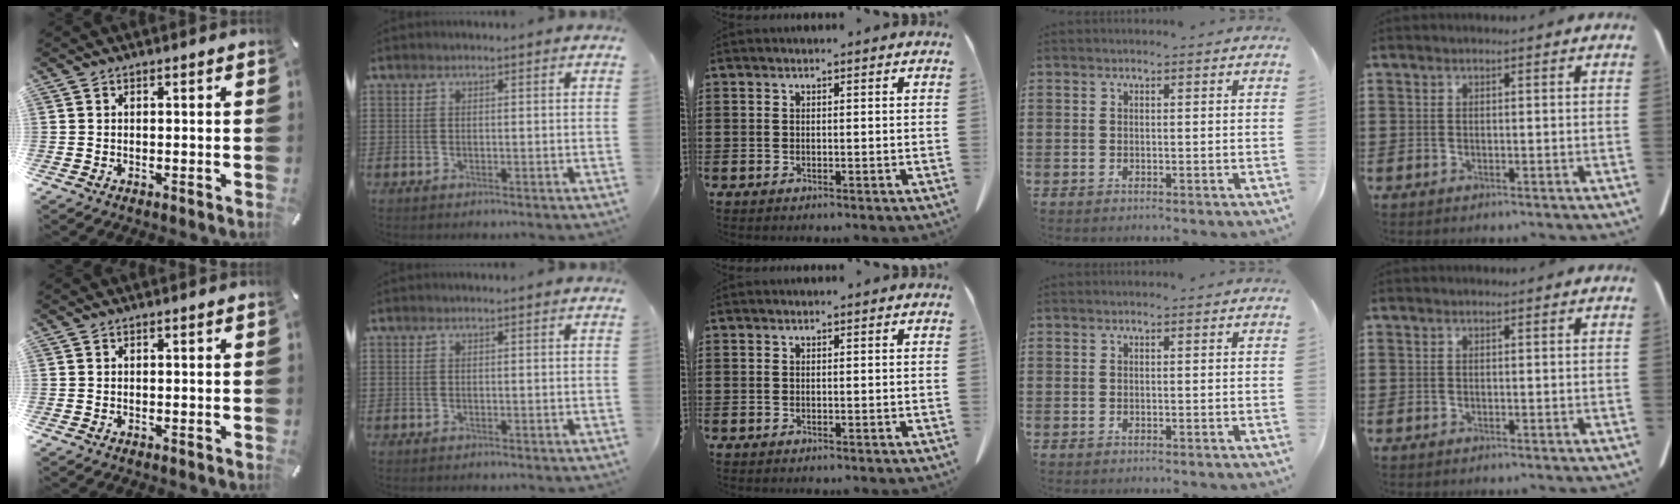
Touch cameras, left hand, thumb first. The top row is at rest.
{}